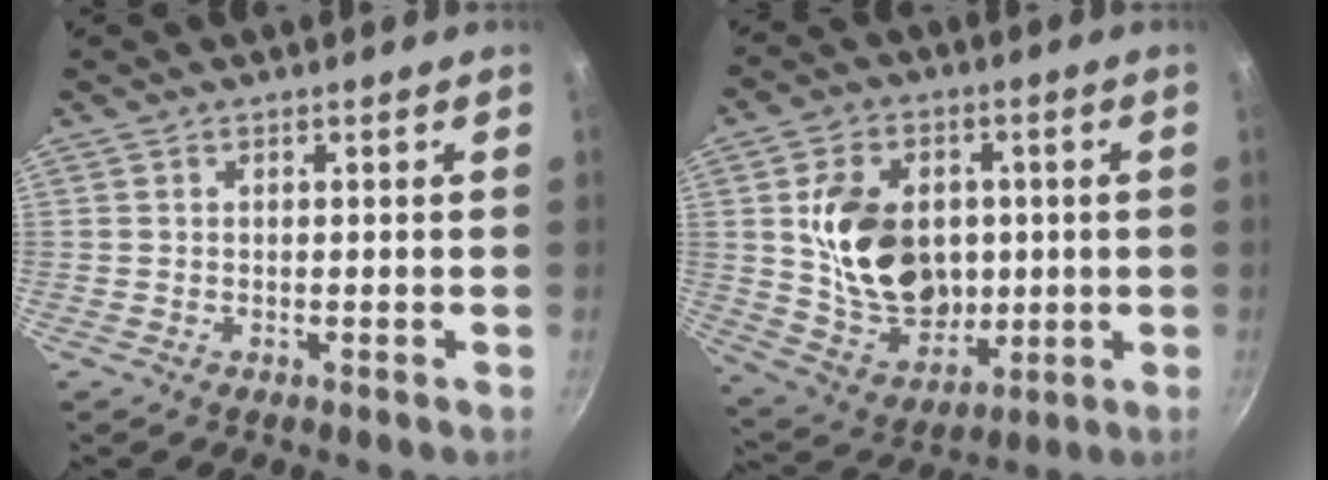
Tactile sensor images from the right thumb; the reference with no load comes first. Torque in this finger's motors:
{"motor_torque": [0.48, 0.68, 1.51, 0.31, 0.16]}